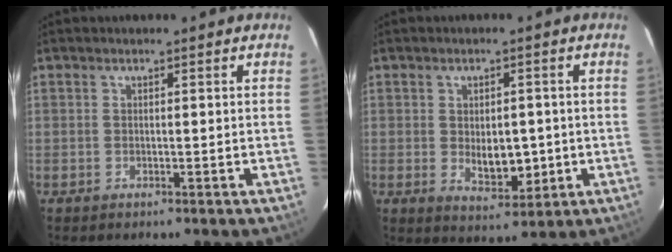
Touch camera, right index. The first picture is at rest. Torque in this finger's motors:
{"motor_torque": [0.18, -0.01, 0.21, 0.02]}